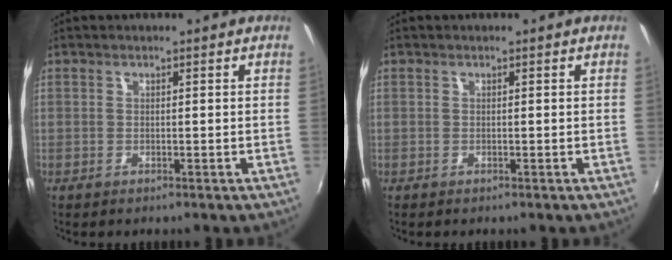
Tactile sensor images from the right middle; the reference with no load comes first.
{"total": 0.0}